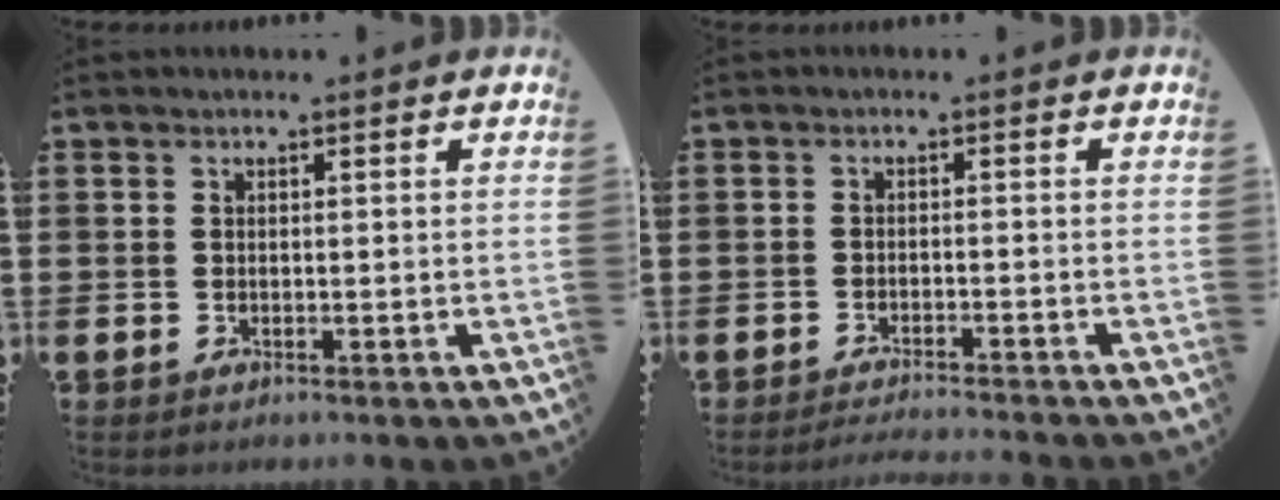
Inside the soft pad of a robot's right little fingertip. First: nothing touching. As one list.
[{"total": 1.5, "force": [-1.4, -0.2, 0.3], "torque": [-0.003, 0.002, -0.028]}]